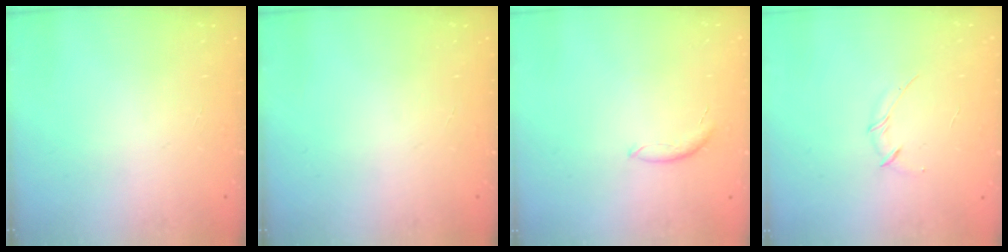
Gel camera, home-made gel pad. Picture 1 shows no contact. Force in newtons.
{"total": 0.0}
{"total": 5.8, "press": 5.7, "slide": 0.7}
{"total": 3.0, "press": 2.9, "slide": 0.8}